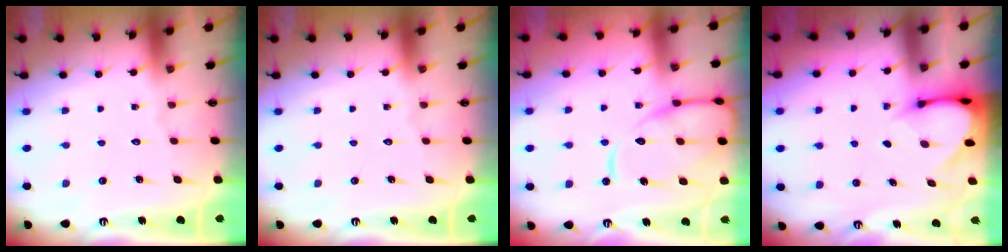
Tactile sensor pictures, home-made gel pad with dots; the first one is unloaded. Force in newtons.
{"total": 0.0}
{"total": 12.3, "press": 12.3, "slide": 1.2}
{"total": 3.5, "press": 3.5, "slide": 0.2}